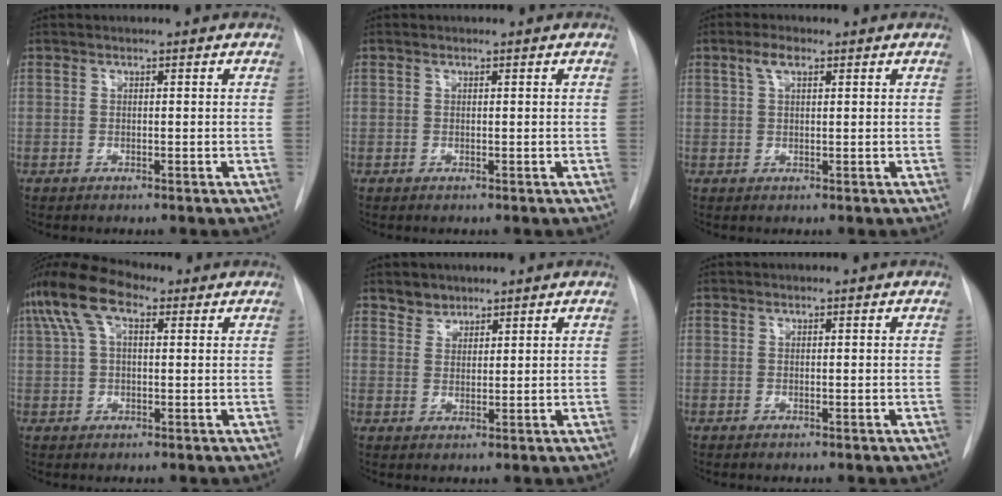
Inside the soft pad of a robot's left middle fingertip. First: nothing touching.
{"total": 0.0}
{"total": 2.7, "force": [1.4, 1.0, 2.1], "torque": [-0.047, 0.010, 0.030]}
{"total": 9.3, "force": [4.3, 4.1, 7.1], "torque": [-0.161, 0.043, 0.077]}
{"total": 2.6, "force": [2.1, 1.5, -0.1], "torque": [0.008, 0.003, 0.033]}
{"total": 0.0}